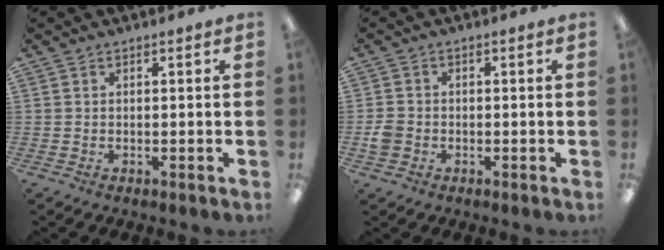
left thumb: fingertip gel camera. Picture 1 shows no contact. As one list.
[{"total": 3.0, "force": [-0.8, 2.6, 1.3], "torque": [-0.012, 0.002, -0.017]}]